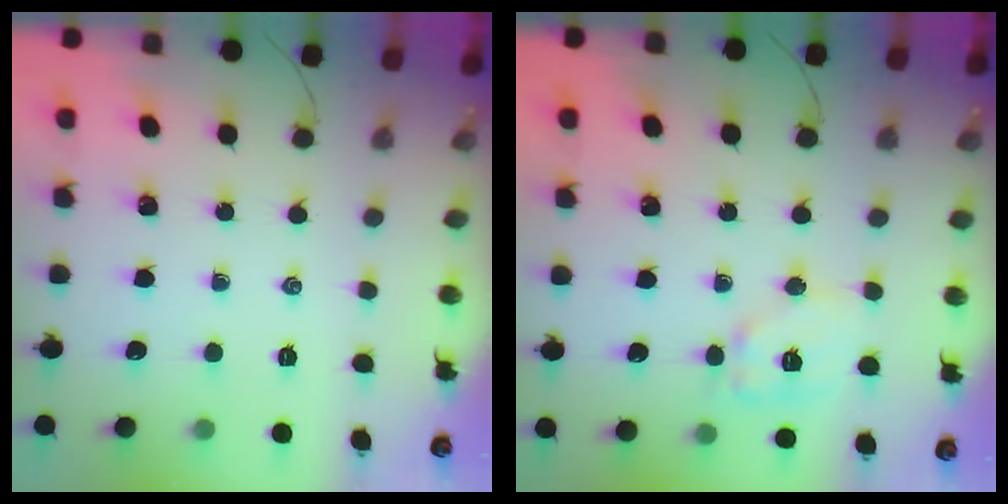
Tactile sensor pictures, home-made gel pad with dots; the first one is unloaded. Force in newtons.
{"total": 10.1, "press": 10.0, "slide": 1.2}